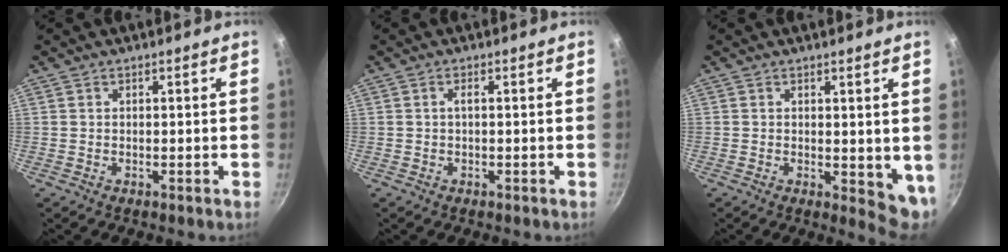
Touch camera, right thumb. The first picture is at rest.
{"total": 1.0, "force": [-0.1, 0.3, 0.9], "torque": [-0.022, 0.004, 0.000]}
{"total": 5.8, "force": [1.0, 2.9, 4.9], "torque": [-0.057, -0.018, 0.016]}